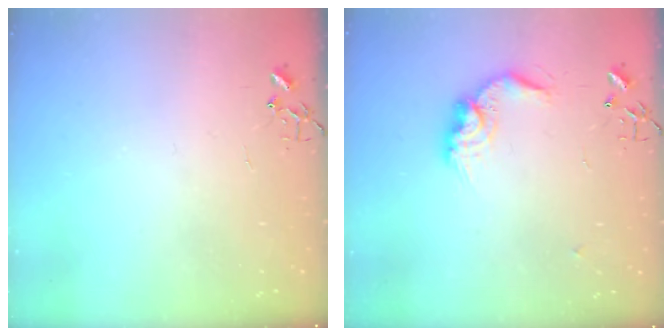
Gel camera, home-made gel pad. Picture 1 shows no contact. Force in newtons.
{"total": 12.0, "press": 12.0, "slide": 0.1}